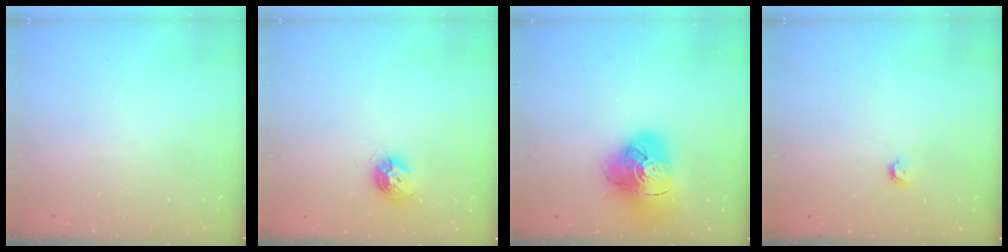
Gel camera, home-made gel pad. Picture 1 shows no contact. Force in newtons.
{"total": 8.9, "press": 8.9, "slide": 0.5}
{"total": 14.9, "press": 14.8, "slide": 1.6}
{"total": 3.6, "press": 3.6, "slide": 0.7}